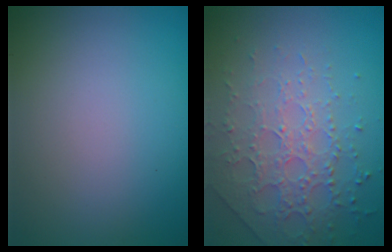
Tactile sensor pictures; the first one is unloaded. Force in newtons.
{"total": 3.7, "press": 3.5, "slide": 1.1}